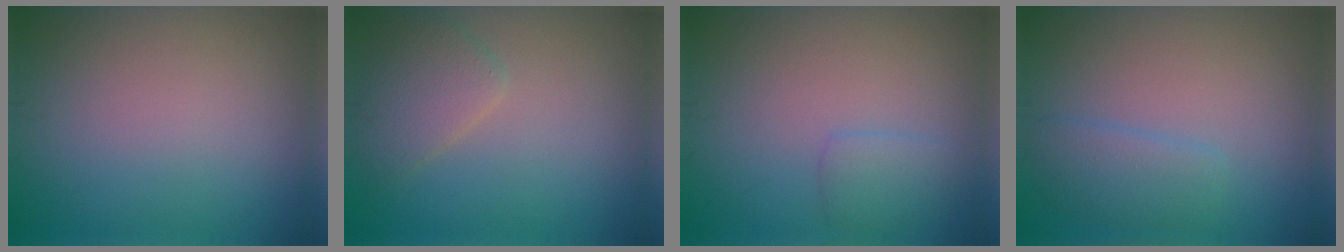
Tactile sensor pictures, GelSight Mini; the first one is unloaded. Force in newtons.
{"total": 3.0, "press": 3.0, "slide": 0.2}
{"total": 1.6, "press": 1.6, "slide": 0.1}
{"total": 2.4, "press": 2.3, "slide": 0.1}